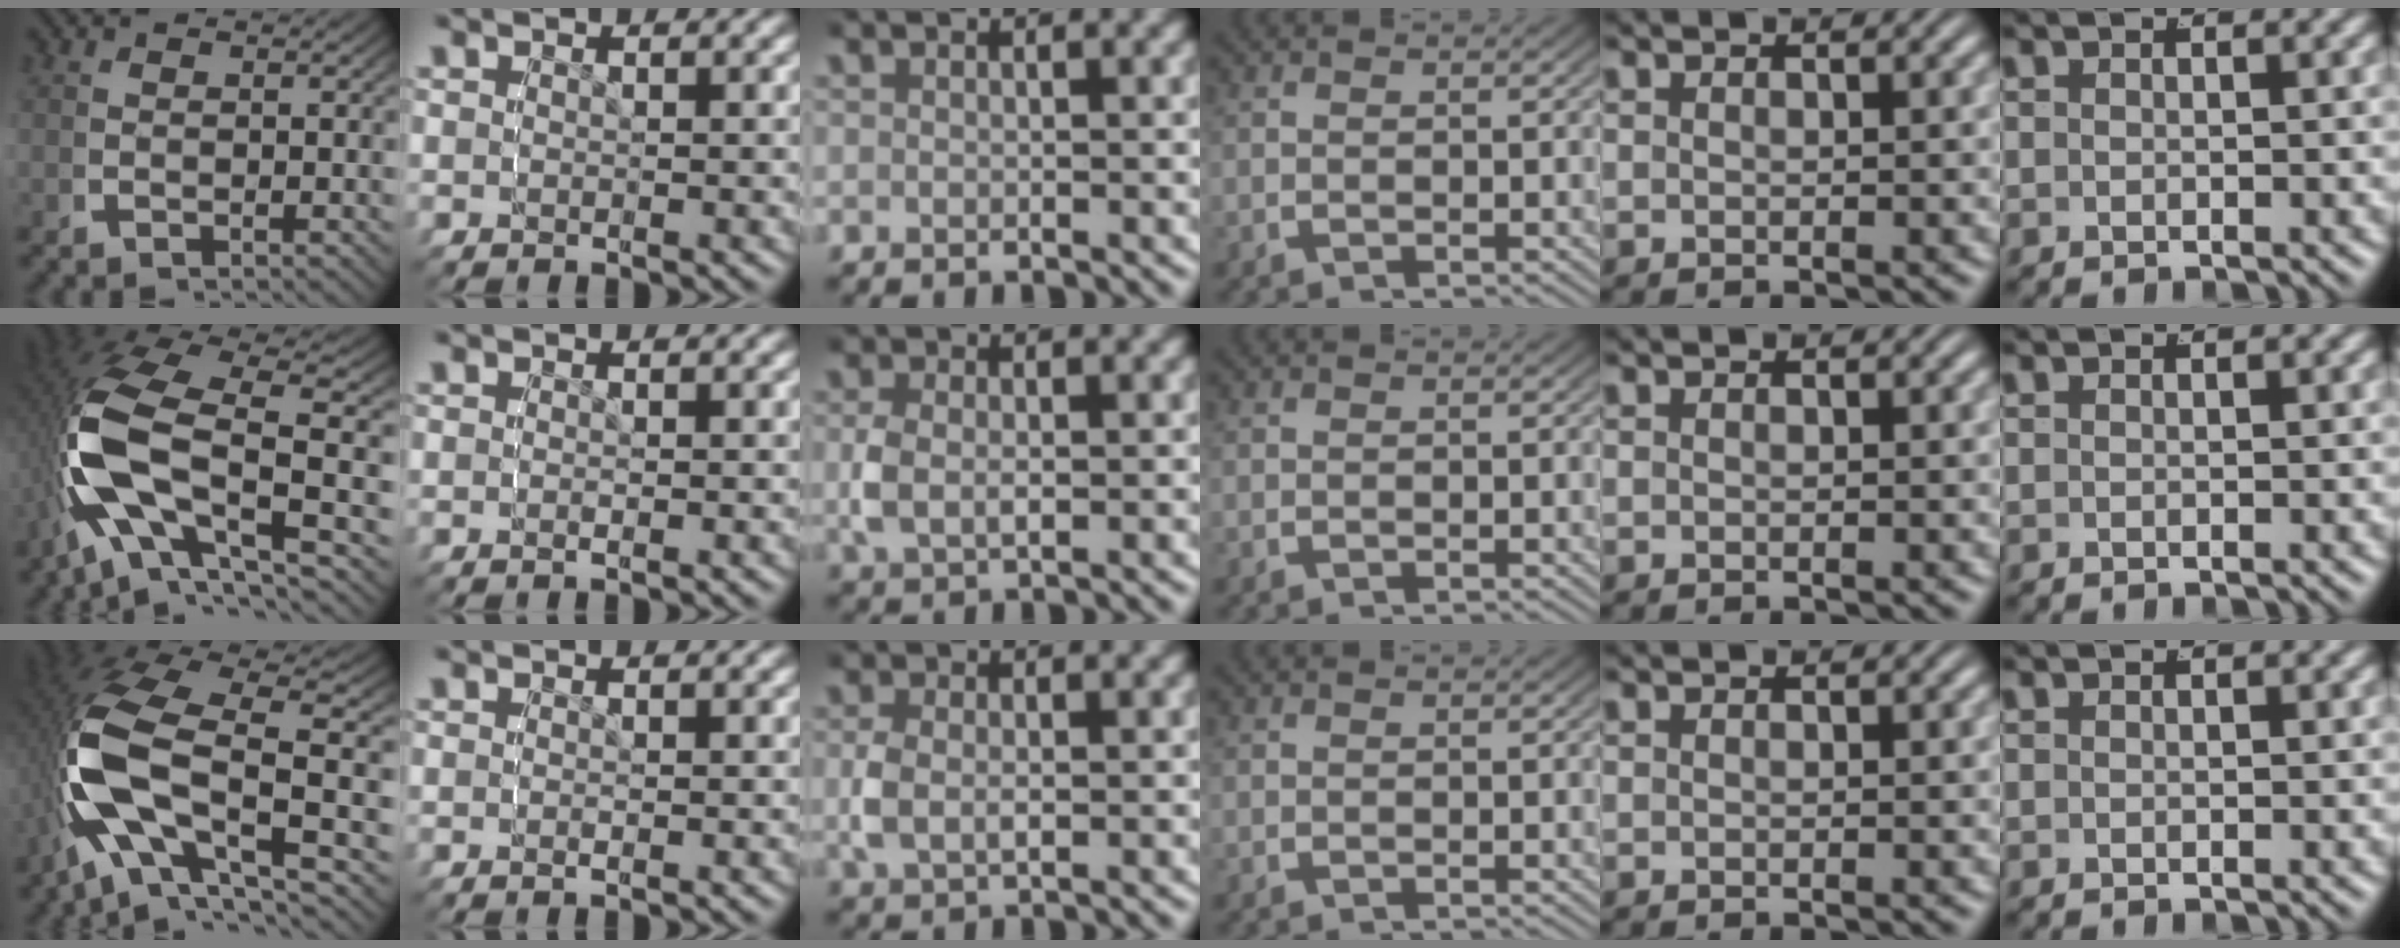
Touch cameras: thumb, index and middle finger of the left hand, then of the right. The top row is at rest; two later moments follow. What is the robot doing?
{"motion": "grasp_and_lifting", "object": "button"}